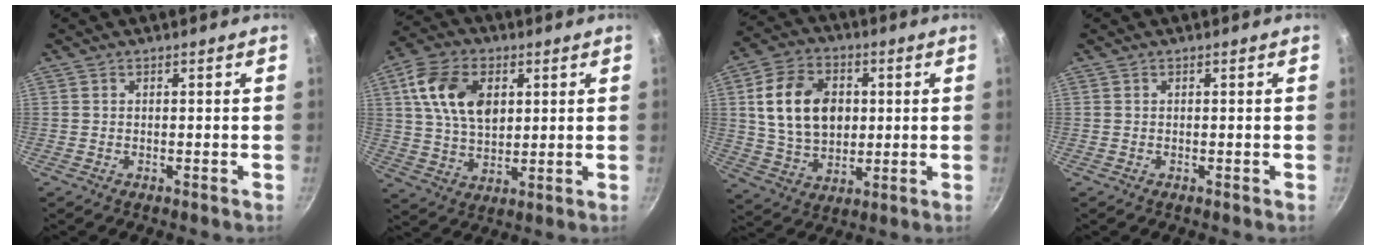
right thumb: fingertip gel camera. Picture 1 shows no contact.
{"total": 13.3, "force": [3.8, 8.7, 9.4], "torque": [-0.156, -0.005, 0.068]}
{"total": 15.7, "force": [2.5, 11.4, 10.5], "torque": [-0.170, 0.001, 0.047]}
{"total": 0.0}